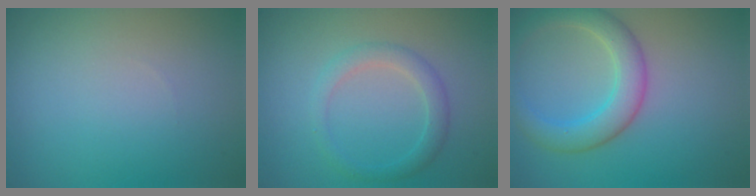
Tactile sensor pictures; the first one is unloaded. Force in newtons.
{"total": 2.2, "press": 2.2, "slide": 0.2}
{"total": 4.3, "press": 4.3, "slide": 0.2}